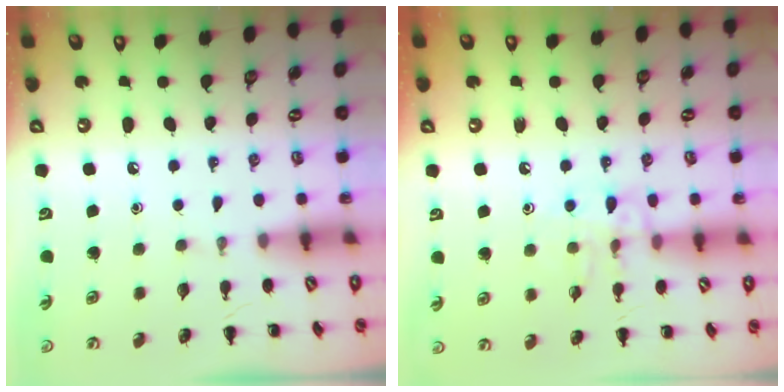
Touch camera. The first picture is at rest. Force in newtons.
{"total": 9.9, "press": 9.8, "slide": 1.1}